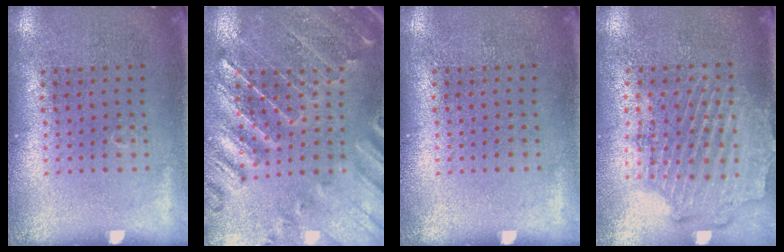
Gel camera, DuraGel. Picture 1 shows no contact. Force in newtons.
{"total": 1.3, "press": 1.3, "slide": 0.4}
{"total": 0.0}
{"total": 1.8, "press": 1.7, "slide": 0.6}